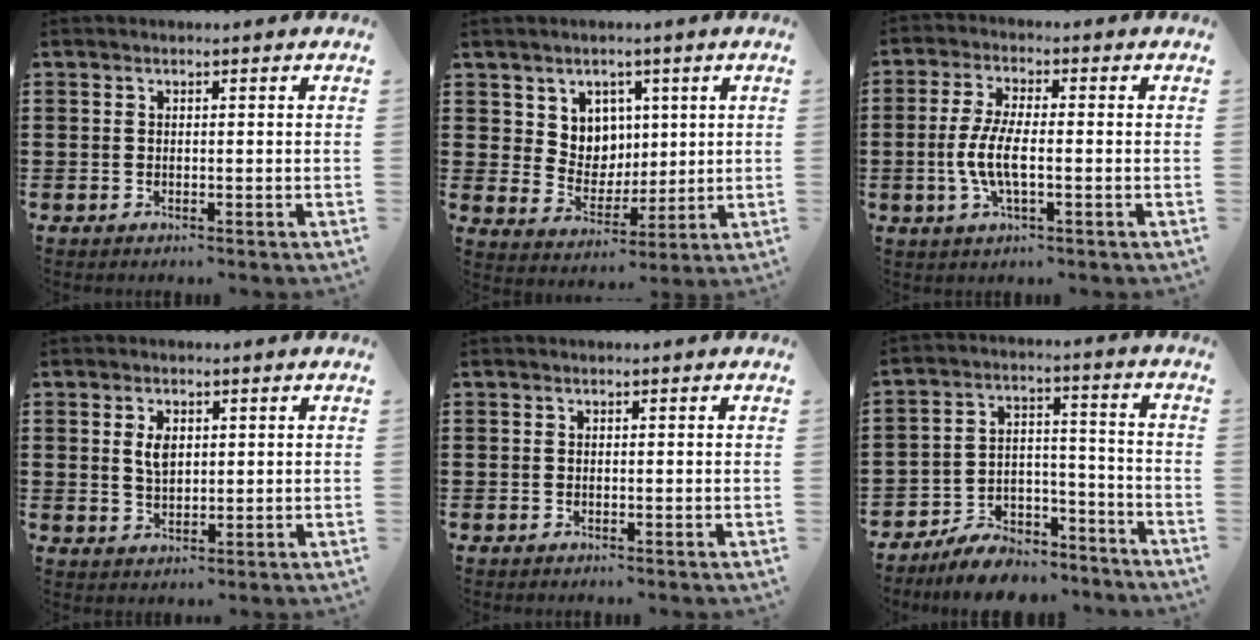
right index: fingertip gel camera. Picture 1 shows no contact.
{"total": 6.0, "force": [3.1, 5.1, 0.6], "torque": [-0.036, -0.005, 0.057]}
{"total": 6.2, "force": [-1.4, 1.9, 5.7], "torque": [-0.134, -0.009, -0.035]}
{"total": 3.2, "force": [0.9, 1.8, 2.5], "torque": [-0.055, 0.008, 0.014]}
{"total": 0.0}
{"total": 8.0, "force": [-7.5, 2.3, 1.5], "torque": [-0.021, 0.029, -0.142]}